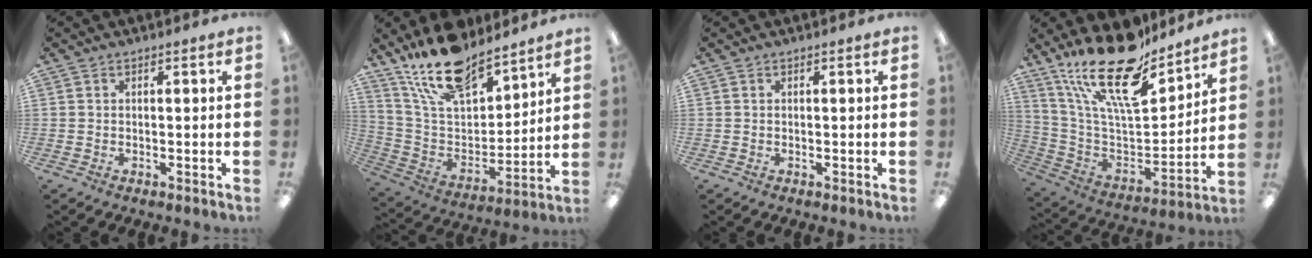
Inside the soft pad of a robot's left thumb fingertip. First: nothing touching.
{"total": 19.3, "force": [15.4, 7.8, 8.5], "torque": [-0.169, -0.089, 0.278]}
{"total": 0.0}
{"total": 23.9, "force": [17.2, 8.6, 14.1], "torque": [-0.270, -0.112, 0.299]}